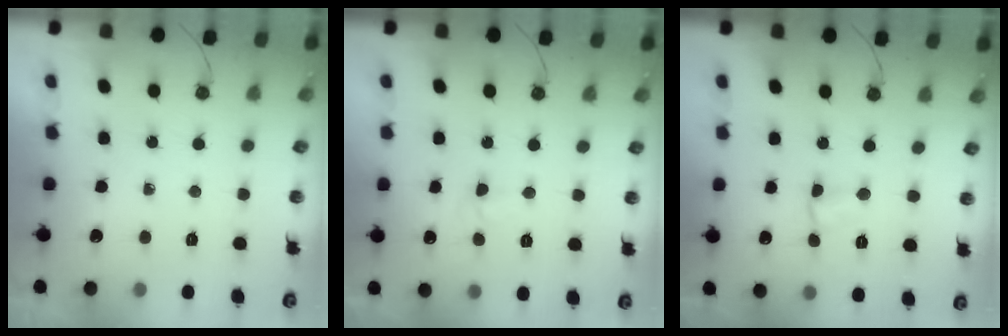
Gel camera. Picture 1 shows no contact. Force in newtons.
{"total": 4.0, "press": 2.2, "slide": 3.4}
{"total": 2.9, "press": 0.9, "slide": 2.7}